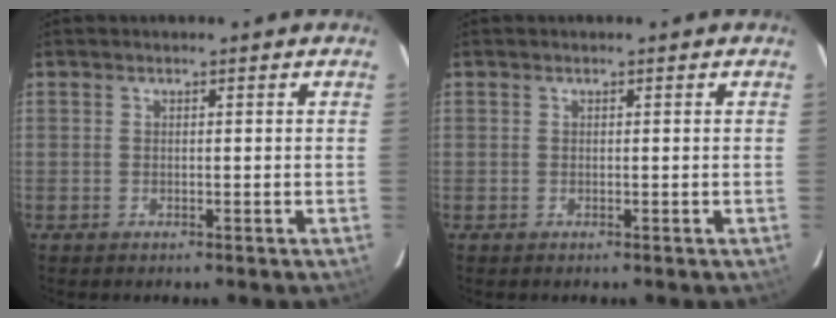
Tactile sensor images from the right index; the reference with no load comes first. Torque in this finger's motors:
{"motor_torque": [0.17, 0.19, 0.05, 0.01]}